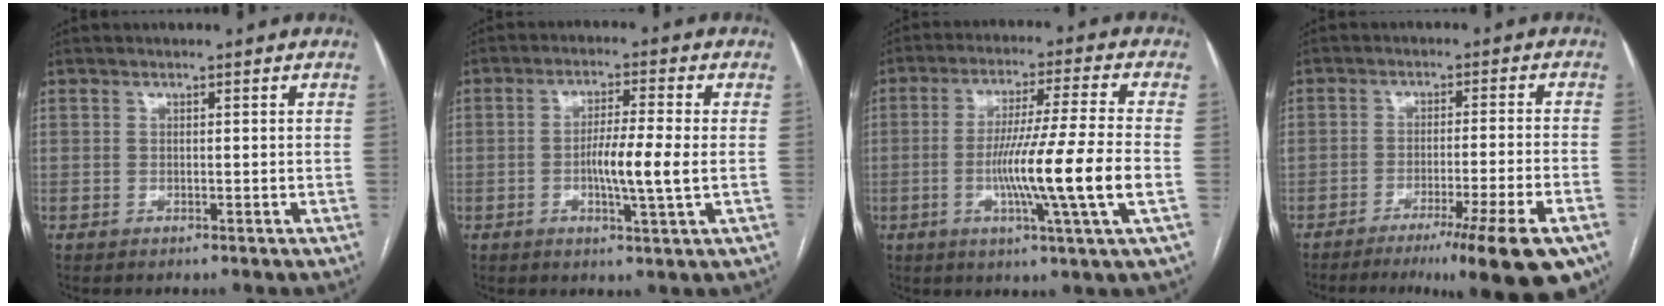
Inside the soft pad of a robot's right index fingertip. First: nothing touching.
{"total": 7.1, "force": [-1.0, -0.2, 7.0], "torque": [-0.126, -0.005, -0.019]}
{"total": 13.9, "force": [-3.0, -2.0, 13.4], "torque": [-0.238, -0.016, -0.058]}
{"total": 13.5, "force": [-9.1, -0.5, 10.0], "torque": [-0.101, -0.017, -0.137]}